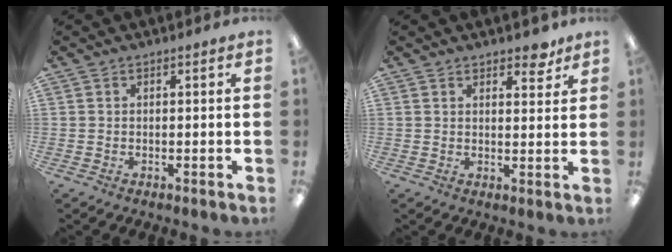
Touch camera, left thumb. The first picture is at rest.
{"total": 4.2, "force": [3.4, 1.8, 1.7], "torque": [-0.007, -0.018, 0.056]}